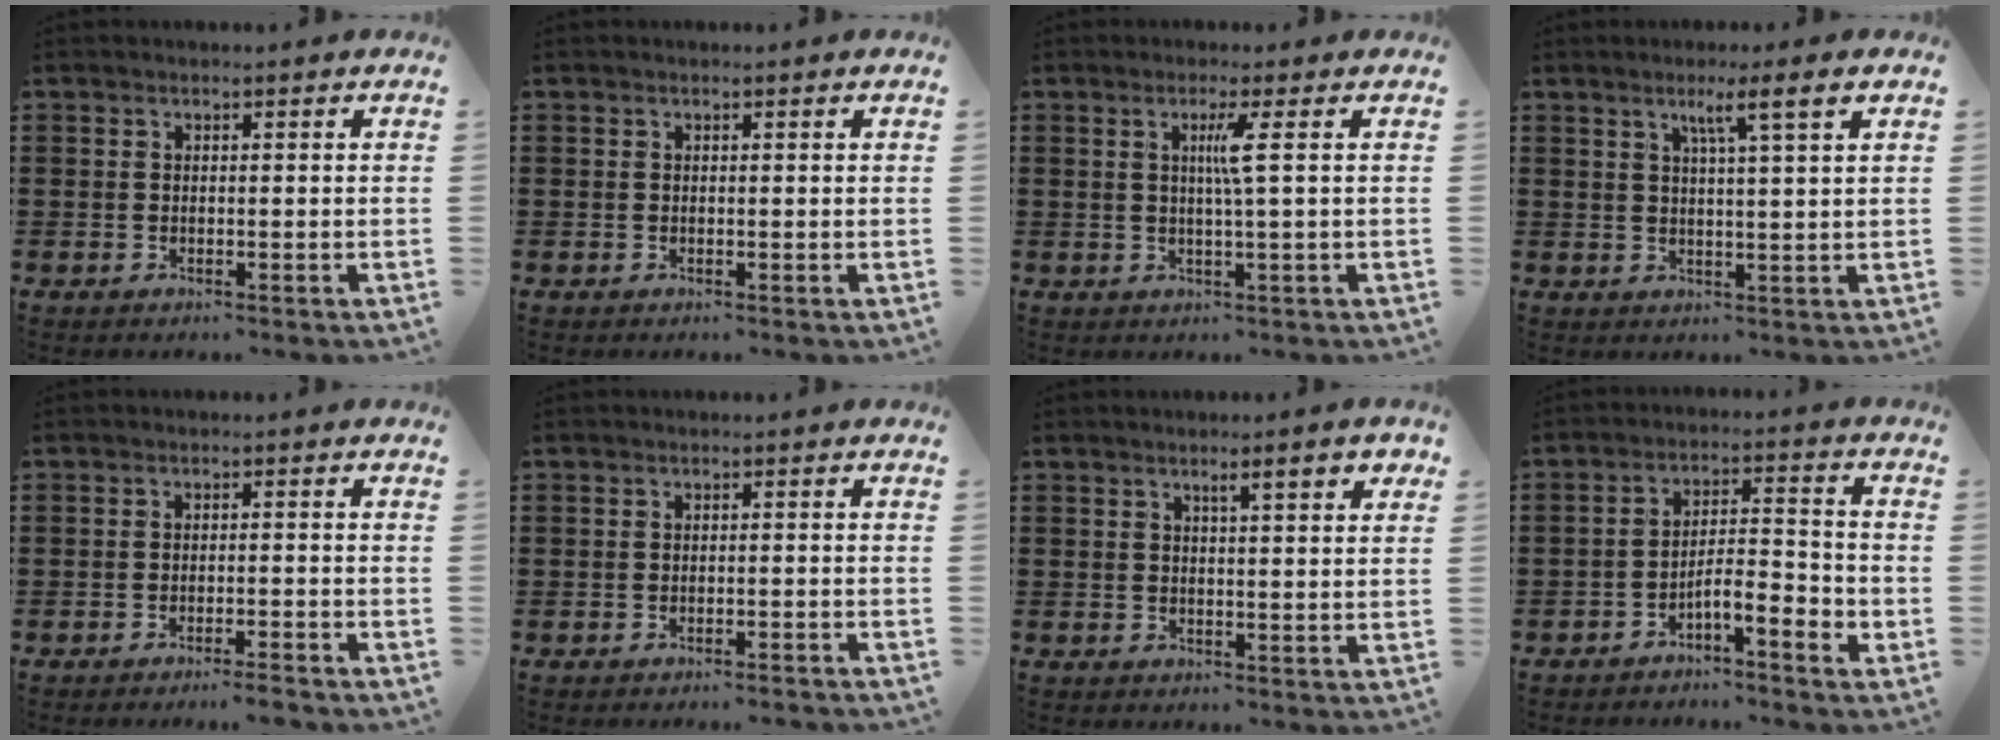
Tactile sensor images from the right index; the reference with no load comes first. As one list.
[{"total": 0.0}, {"total": 3.4, "force": [0.7, -0.8, 3.2], "torque": [-0.063, -0.008, 0.007]}, {"total": 4.1, "force": [2.0, -0.6, 3.5], "torque": [-0.065, -0.006, 0.027]}, {"total": 2.2, "force": [-2.0, -0.2, 0.8], "torque": [-0.014, -0.001, -0.040]}, {"total": 1.0, "force": [-1.0, -0.1, 0.2], "torque": [-0.006, 0.000, -0.019]}, {"total": 3.5, "force": [1.9, 0.4, 2.9], "torque": [-0.051, -0.001, 0.028]}, {"total": 4.7, "force": [-3.2, 0.9, 3.3], "torque": [-0.060, 0.006, -0.061]}]